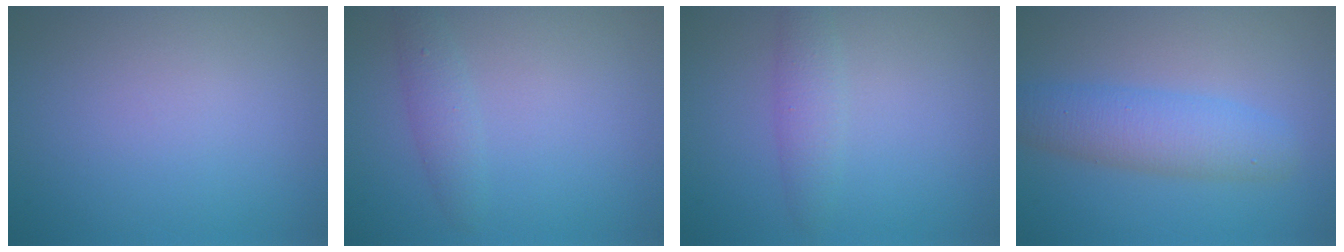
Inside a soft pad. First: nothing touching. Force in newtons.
{"total": 1.7, "press": 1.7, "slide": 0.1}
{"total": 2.0, "press": 2.0, "slide": 0.1}
{"total": 4.1, "press": 4.1, "slide": 0.1}